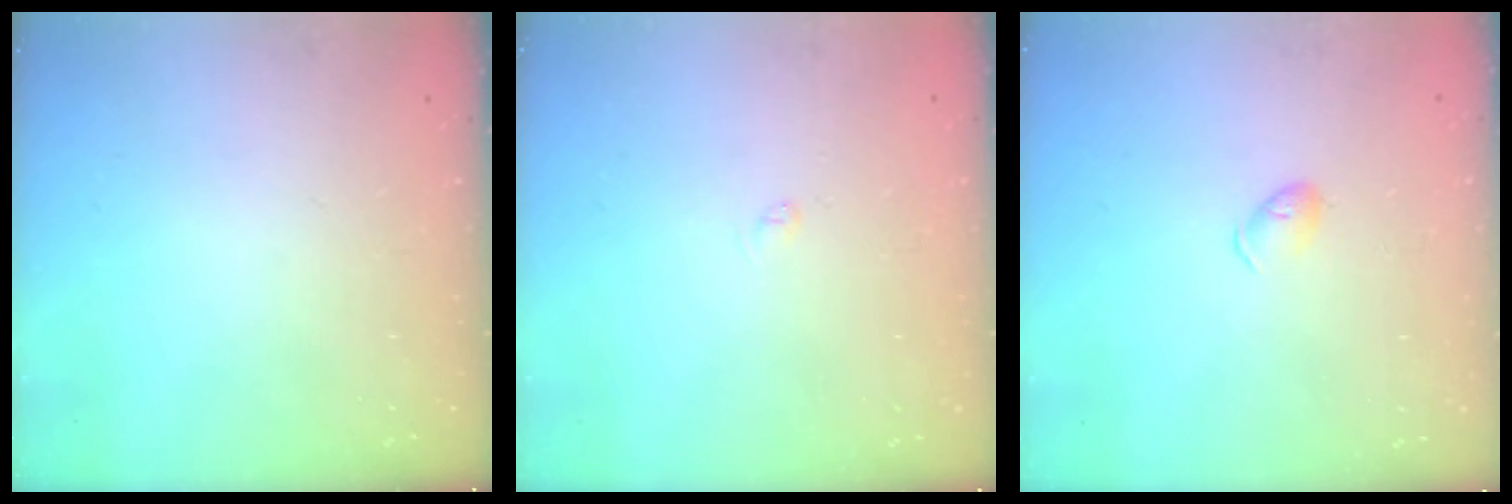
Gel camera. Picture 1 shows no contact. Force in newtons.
{"total": 1.9, "press": 1.9, "slide": 0.3}
{"total": 3.1, "press": 3.1, "slide": 0.6}